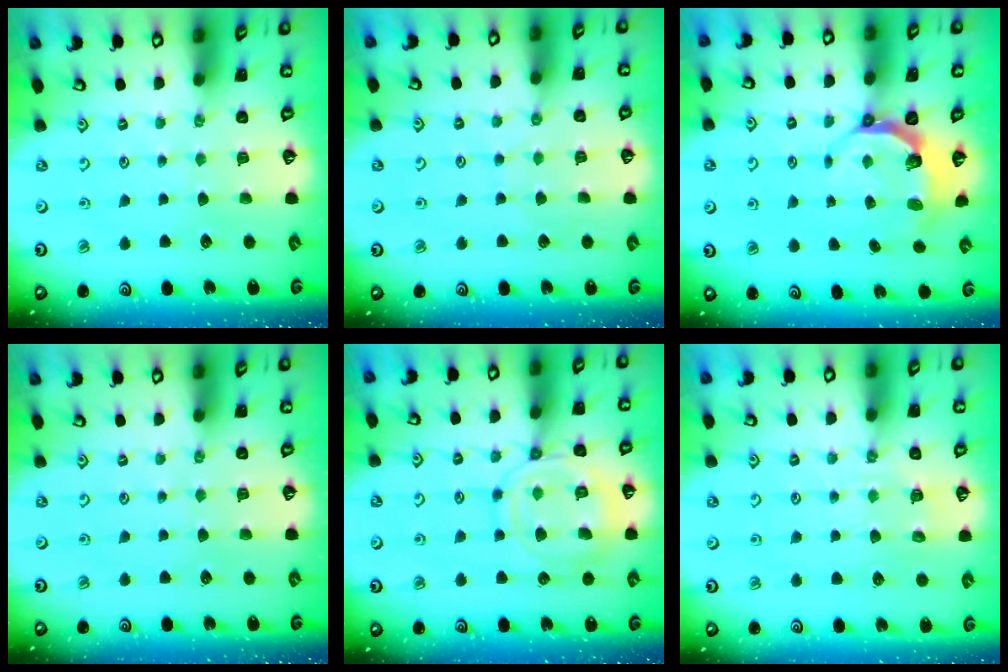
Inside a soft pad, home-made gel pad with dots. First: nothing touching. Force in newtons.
{"total": 3.1, "press": 3.1, "slide": 0.4}
{"total": 5.6, "press": 4.5, "slide": 3.3}
{"total": 0.0}
{"total": 13.9, "press": 13.9, "slide": 1.2}
{"total": 4.2, "press": 4.1, "slide": 0.9}